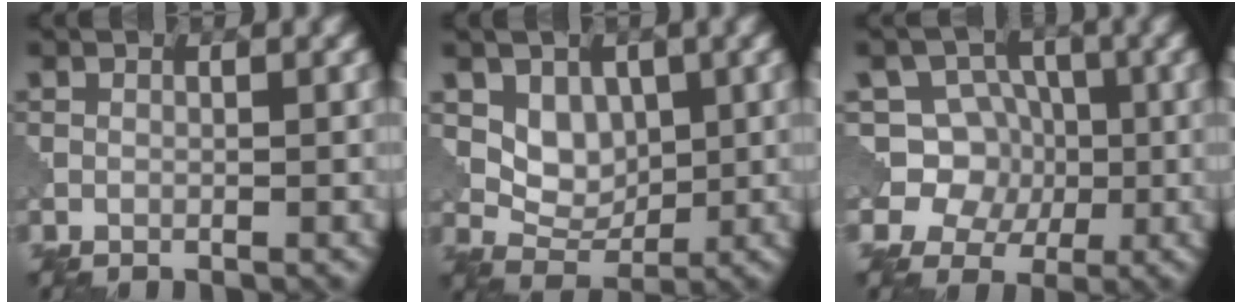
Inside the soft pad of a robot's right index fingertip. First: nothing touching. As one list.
[{"total": 4.0, "force": [1.3, 3.0, 2.2], "torque": [-0.036, -0.011, 0.033]}, {"total": 6.7, "force": [0.1, 6.3, 2.4], "torque": [-0.021, 0.029, -0.031]}]